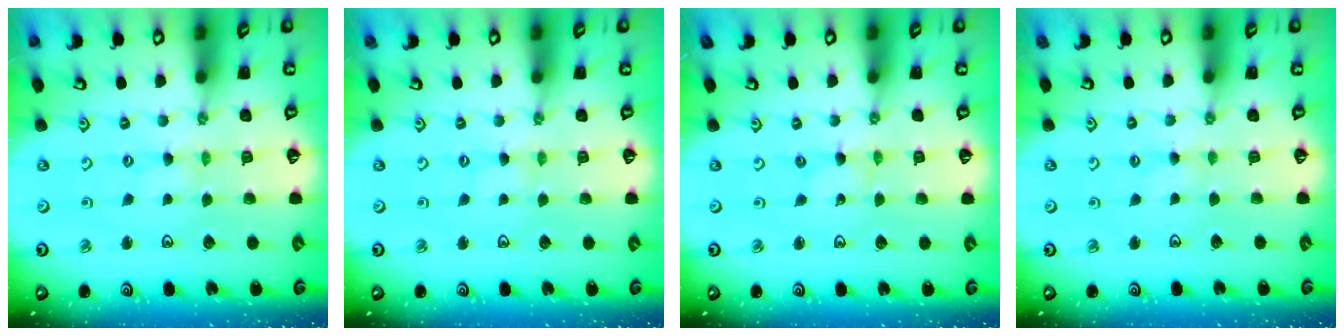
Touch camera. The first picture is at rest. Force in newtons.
{"total": 0.0}
{"total": 0.0}
{"total": 1.8, "press": 1.8, "slide": 0.4}